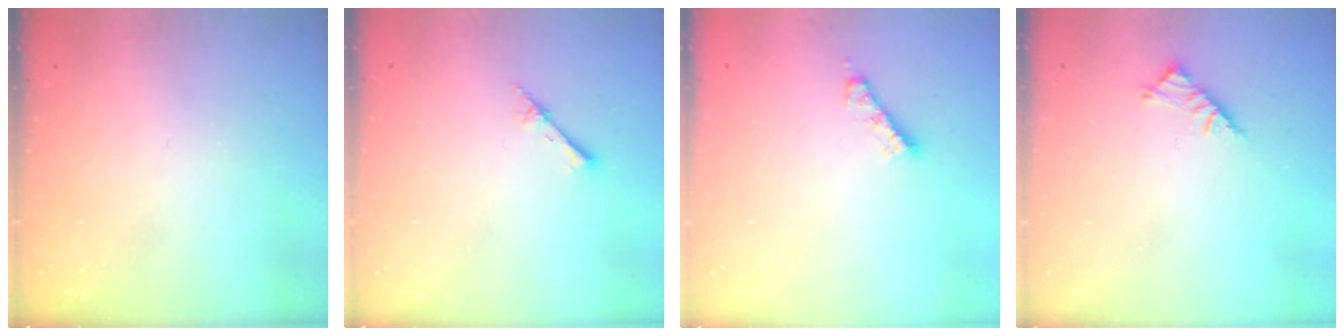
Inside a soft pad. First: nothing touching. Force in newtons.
{"total": 2.6, "press": 2.6, "slide": 0.3}
{"total": 4.0, "press": 4.0, "slide": 0.2}
{"total": 4.7, "press": 4.7, "slide": 0.9}